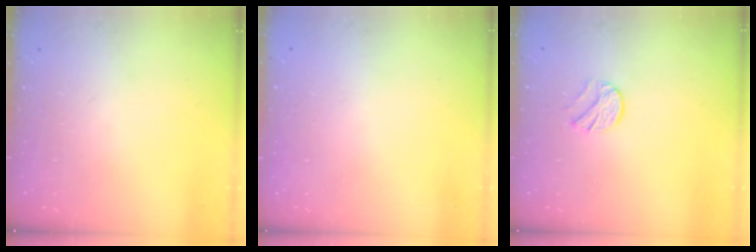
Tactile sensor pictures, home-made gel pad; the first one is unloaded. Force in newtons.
{"total": 0.0}
{"total": 8.1, "press": 8.1, "slide": 0.7}